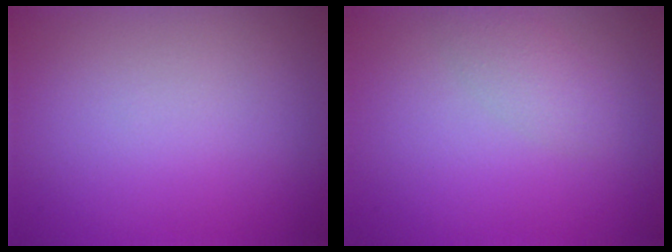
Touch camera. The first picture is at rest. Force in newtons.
{"total": 1.8, "press": 1.8, "slide": 0.1}